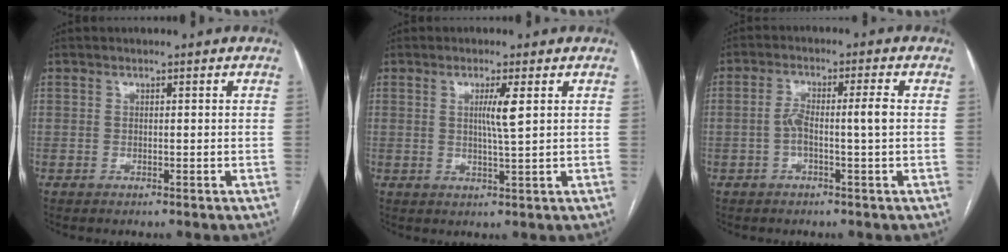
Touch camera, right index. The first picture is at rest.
{"total": 3.6, "force": [1.0, -0.5, 3.5], "torque": [-0.064, -0.006, 0.016]}
{"total": 4.8, "force": [-0.6, 0.2, 4.8], "torque": [-0.091, 0.018, -0.008]}